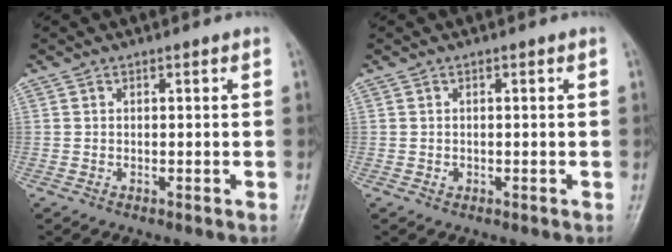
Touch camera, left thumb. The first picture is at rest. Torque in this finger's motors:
{"motor_torque": [0.05, 0.04, 0.31, -0.02, 0.00]}